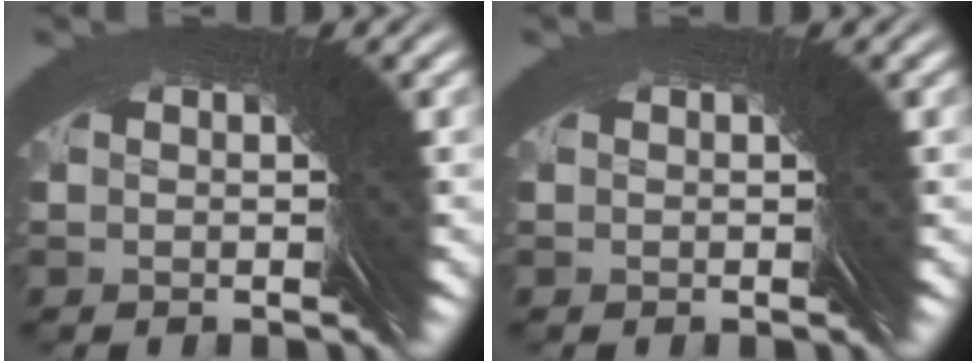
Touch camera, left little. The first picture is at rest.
{"total": 0.0}